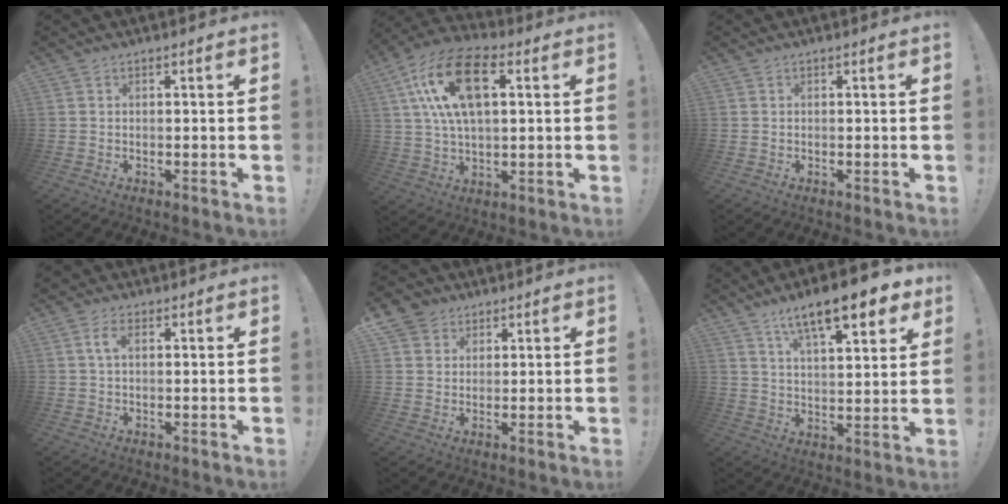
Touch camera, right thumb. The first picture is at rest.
{"total": 17.4, "force": [5.6, 9.5, 13.5], "torque": [-0.242, 0.004, 0.096]}
{"total": 0.0}
{"total": 4.5, "force": [1.7, 2.4, 3.5], "torque": [-0.068, 0.002, 0.027]}
{"total": 5.4, "force": [3.2, 4.3, 0.8], "torque": [-0.016, -0.018, 0.063]}
{"total": 14.8, "force": [9.3, 4.1, 10.8], "torque": [-0.170, -0.053, 0.148]}